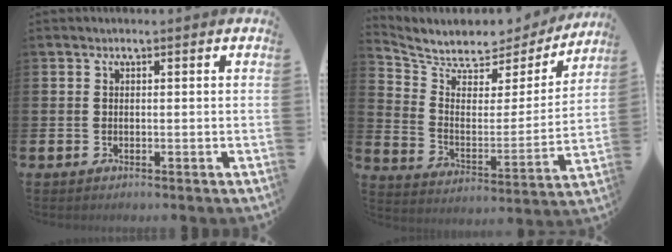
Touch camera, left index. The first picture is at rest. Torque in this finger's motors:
{"motor_torque": [0.51, -0.51, 0.09, 0.06]}